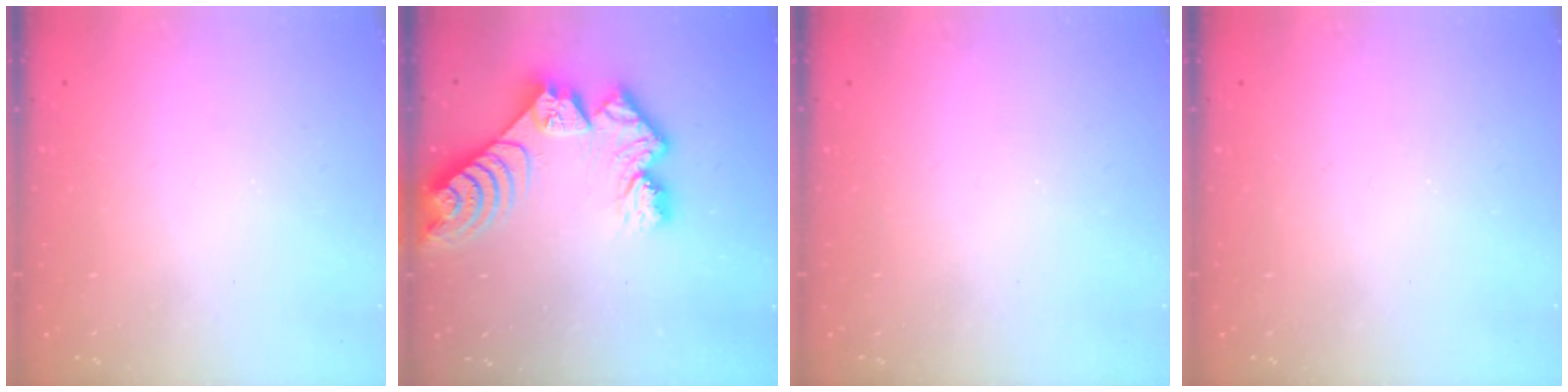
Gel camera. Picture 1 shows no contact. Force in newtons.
{"total": 13.4, "press": 13.3, "slide": 1.4}
{"total": 0.0}
{"total": 0.0}